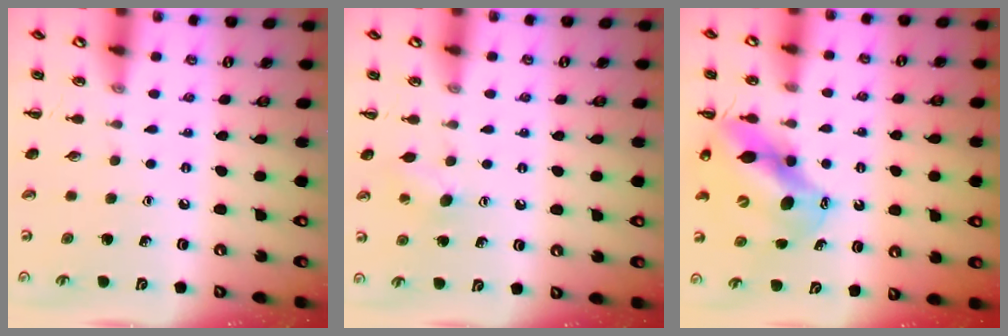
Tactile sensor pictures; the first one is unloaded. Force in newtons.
{"total": 6.5, "press": 6.3, "slide": 1.5}
{"total": 12.8, "press": 12.4, "slide": 3.2}